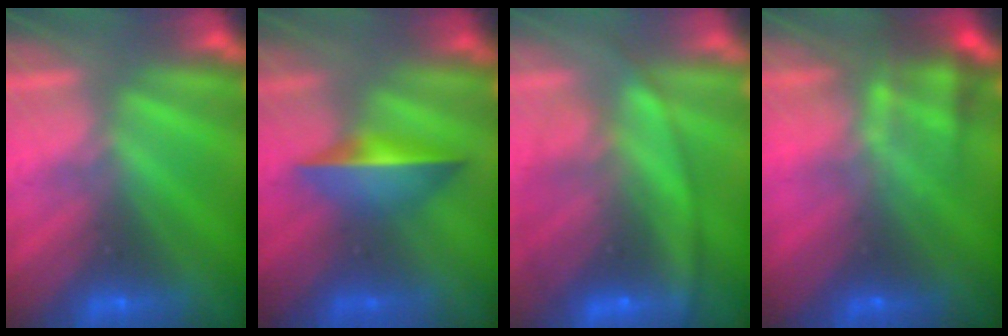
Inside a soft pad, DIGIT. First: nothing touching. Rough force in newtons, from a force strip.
{"total": 1.5}
{"total": 8.2}
{"total": 7.1}